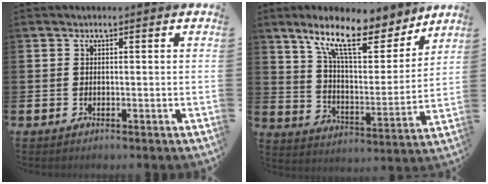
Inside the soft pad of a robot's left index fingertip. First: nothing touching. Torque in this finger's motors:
{"motor_torque": [1.01, -1.13, 1.05, 0.21]}